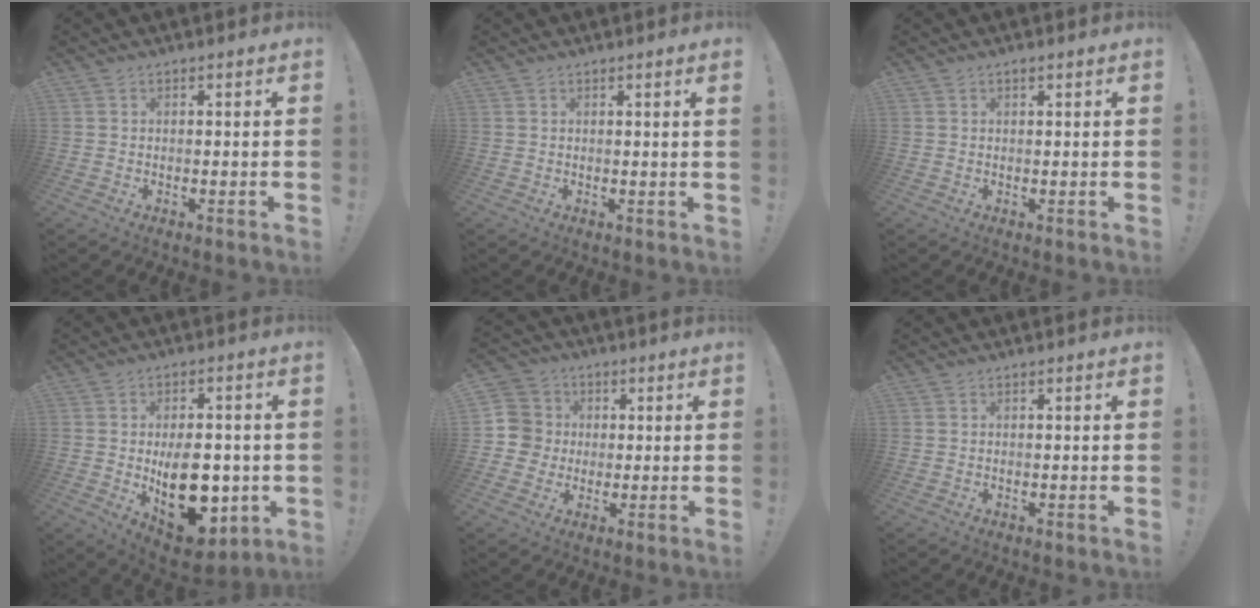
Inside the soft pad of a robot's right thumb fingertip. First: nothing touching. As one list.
[{"total": 1.3, "force": [0.7, -0.5, 1.0], "torque": [-0.010, -0.007, 0.008]}, {"total": 0.7, "force": [0.5, 0.3, 0.3], "torque": [-0.007, 0.001, 0.009]}, {"total": 16.7, "force": [-2.4, 10.6, 12.7], "torque": [-0.171, 0.001, -0.025]}, {"total": 8.8, "force": [0.2, 8.6, 1.9], "torque": [-0.033, 0.007, 0.008]}, {"total": 0.0}]